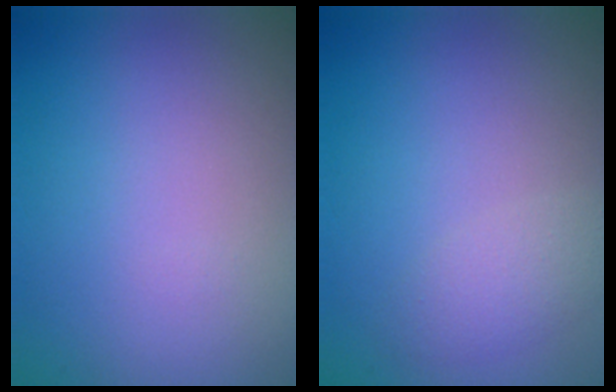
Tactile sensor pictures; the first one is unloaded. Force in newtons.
{"total": 2.0, "press": 2.0, "slide": 0.0}